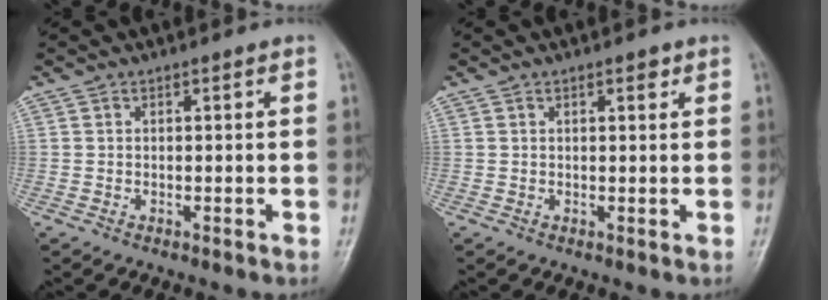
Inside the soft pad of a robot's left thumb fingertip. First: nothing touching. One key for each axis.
{"total": 1.5, "fx": 0.9, "fy": 0.5, "fz": 1.1, "tx": -0.012, "ty": -0.002, "tz": 0.011}